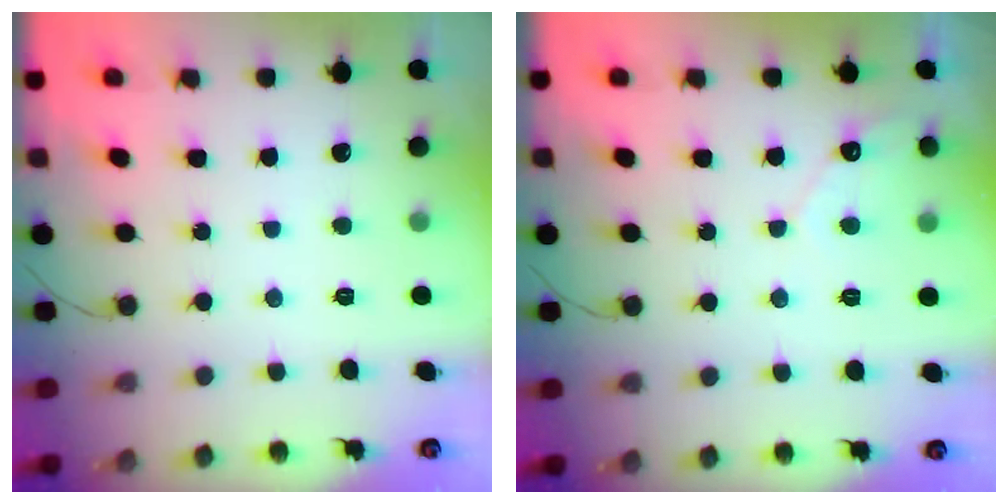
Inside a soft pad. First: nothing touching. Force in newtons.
{"total": 4.0, "press": 4.0, "slide": 0.2}